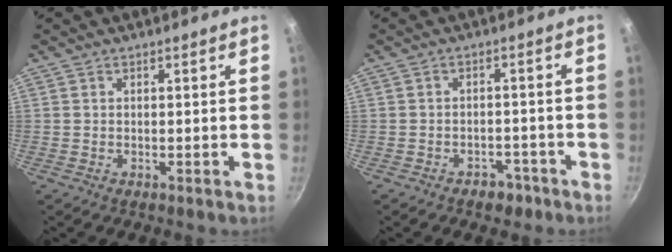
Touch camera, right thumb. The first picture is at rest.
{"total": 3.7, "force": [-2.5, 2.4, 1.3], "torque": [0.000, 0.027, -0.023]}